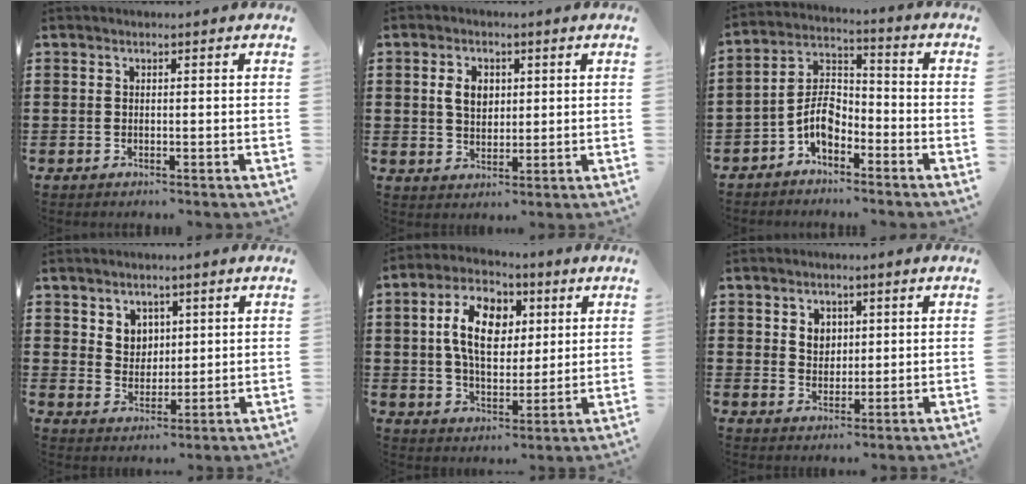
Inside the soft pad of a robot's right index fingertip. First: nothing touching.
{"total": 4.4, "force": [1.0, 3.0, 3.0], "torque": [-0.060, 0.010, 0.013]}
{"total": 6.3, "force": [-3.5, 3.5, 4.0], "torque": [-0.092, 0.010, -0.073]}
{"total": 4.3, "force": [2.5, 3.4, 0.8], "torque": [-0.023, 0.005, 0.045]}
{"total": 10.5, "force": [2.4, 6.5, 7.9], "torque": [-0.173, 0.016, 0.040]}
{"total": 3.1, "force": [1.4, 2.6, 1.0], "torque": [-0.030, 0.011, 0.024]}